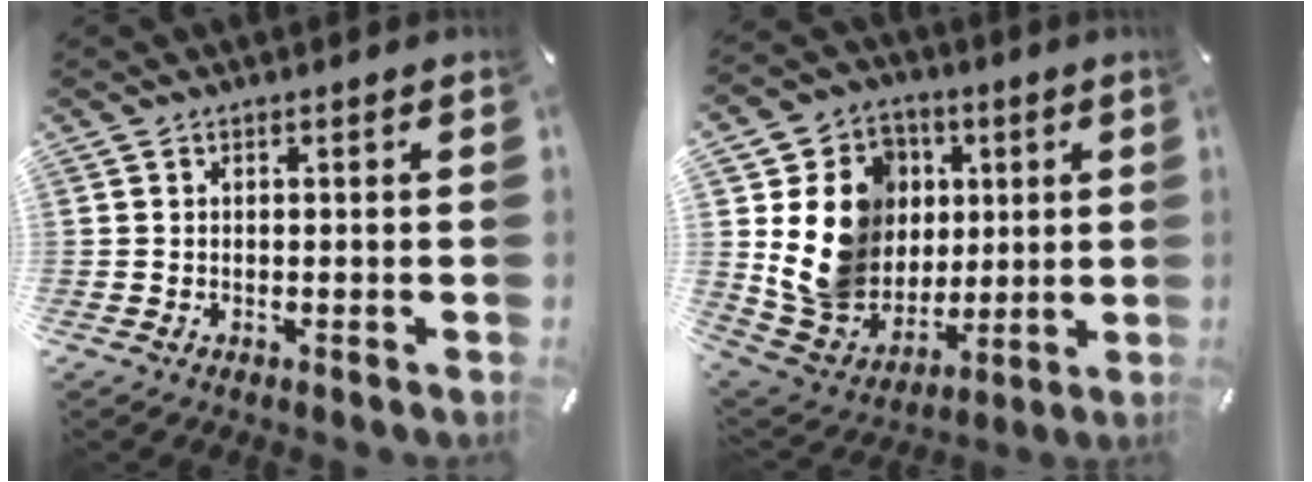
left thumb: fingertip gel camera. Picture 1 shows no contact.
{"total": 18.8, "force": [3.0, 16.5, 8.5], "torque": [-0.163, -0.009, 0.073]}